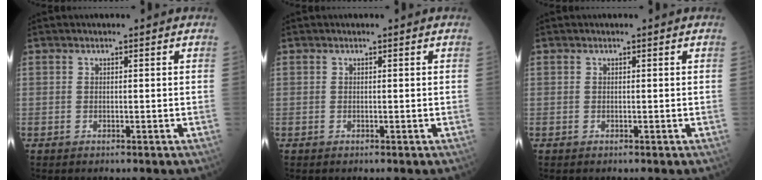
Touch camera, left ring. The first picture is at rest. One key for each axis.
{"total": 0.0}
{"total": 0.0}